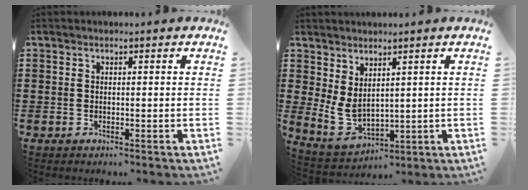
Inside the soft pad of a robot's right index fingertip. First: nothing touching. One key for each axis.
{"total": 4.2, "fx": 1.6, "fy": 2.5, "fz": 3.0, "tx": -0.092, "ty": -0.014, "tz": 0.026}